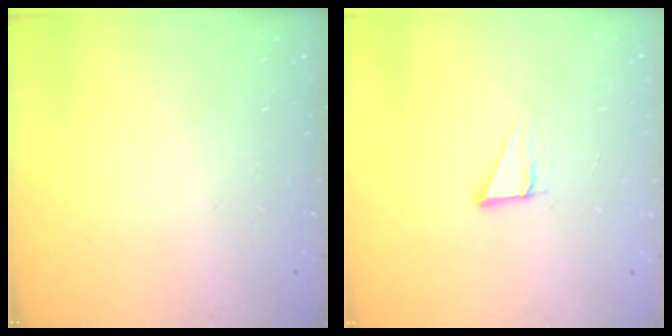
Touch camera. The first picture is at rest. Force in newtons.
{"total": 2.9, "press": 2.9, "slide": 0.2}